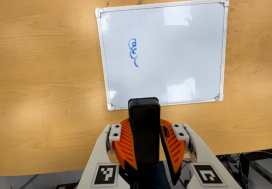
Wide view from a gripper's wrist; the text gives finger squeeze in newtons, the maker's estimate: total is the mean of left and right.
{"total": 9.8, "left": 9.4, "right": 10.1}